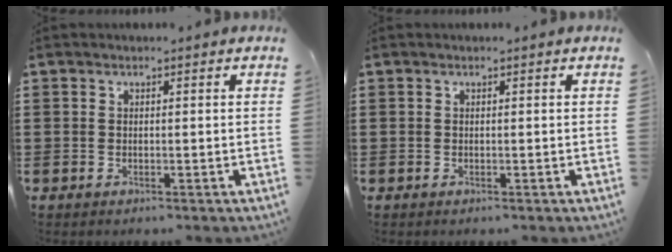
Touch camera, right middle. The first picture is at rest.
{"total": 0.0}